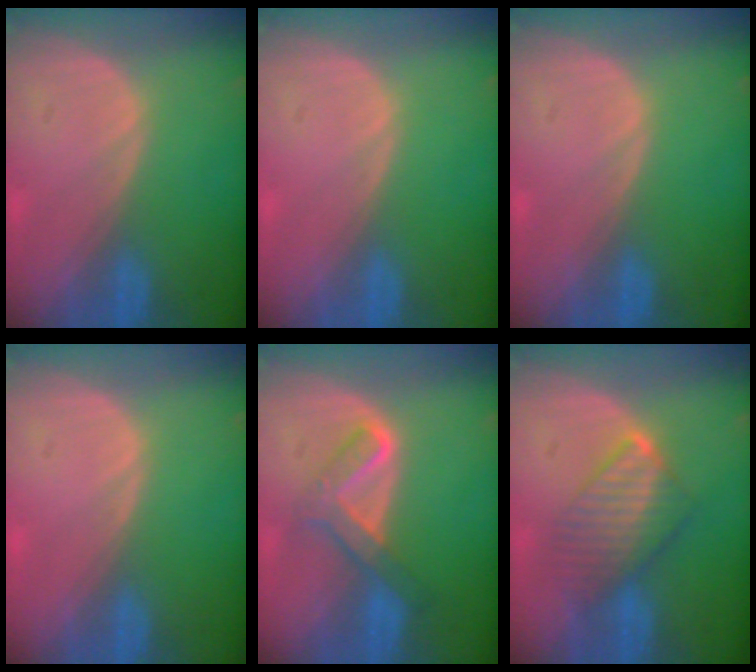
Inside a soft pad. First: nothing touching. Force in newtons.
{"total": 0.0}
{"total": 0.0}
{"total": 0.5, "press": 0.1, "slide": 0.5}
{"total": 5.3, "press": 5.3, "slide": 0.5}
{"total": 6.5, "press": 6.4, "slide": 0.6}